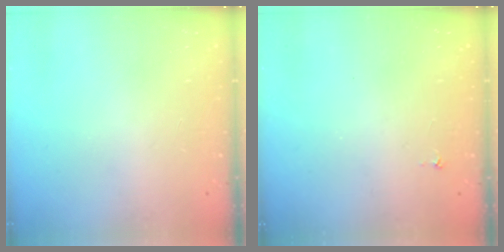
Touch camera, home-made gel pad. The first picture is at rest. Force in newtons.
{"total": 2.9, "press": 2.9, "slide": 0.4}